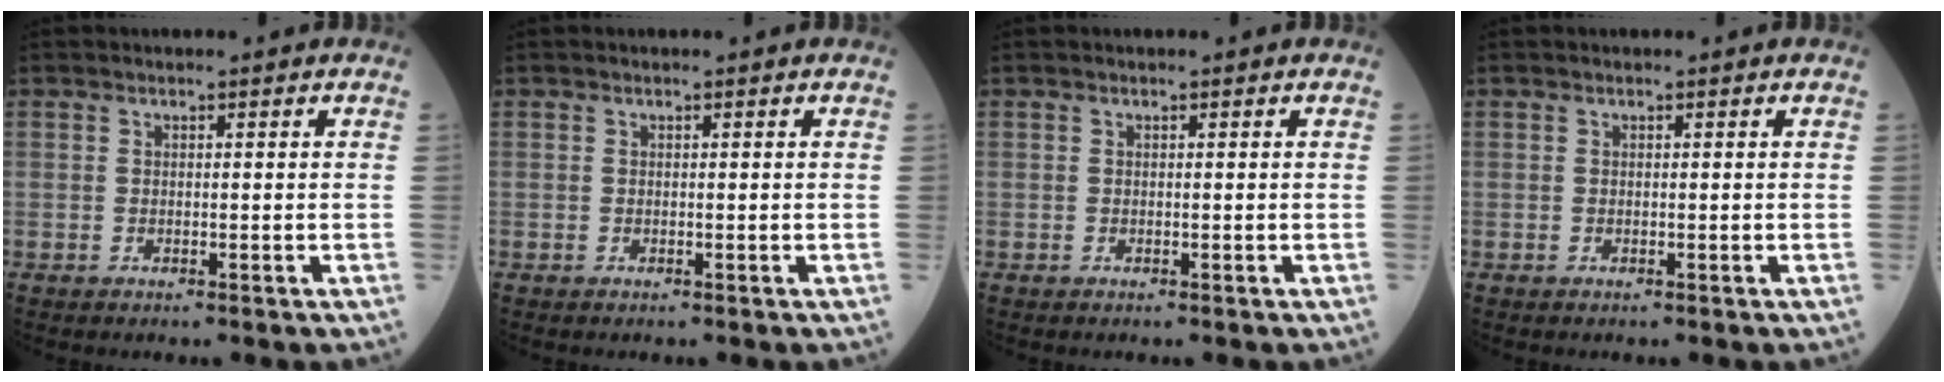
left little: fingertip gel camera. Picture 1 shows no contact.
{"total": 0.0}
{"total": 0.0}
{"total": 0.0}